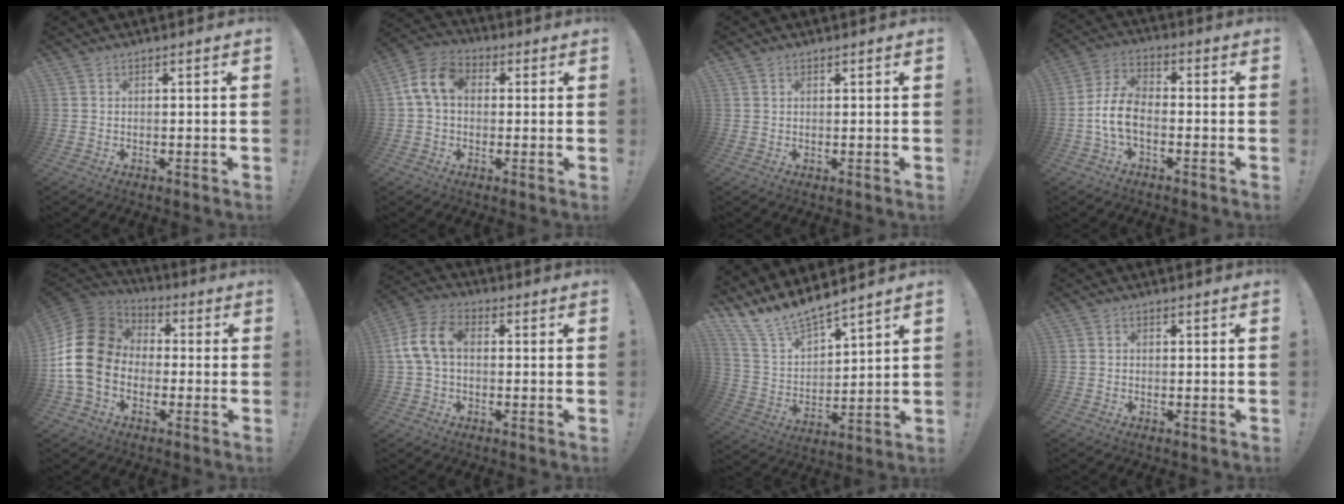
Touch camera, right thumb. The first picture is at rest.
{"total": 10.1, "force": [1.8, 7.0, 7.1], "torque": [-0.142, 0.017, 0.038]}
{"total": 0.7, "force": [0.5, 0.5, 0.1], "torque": [0.001, -0.002, 0.009]}
{"total": 9.3, "force": [-3.0, 5.3, 7.1], "torque": [-0.152, 0.013, -0.052]}
{"total": 17.8, "force": [-1.0, 13.9, 11.0], "torque": [-0.203, 0.023, -0.008]}
{"total": 10.5, "force": [0.7, 6.8, 8.0], "torque": [-0.164, 0.011, 0.016]}
{"total": 11.2, "force": [10.7, 2.2, 2.6], "torque": [-0.075, -0.093, 0.197]}
{"total": 0.7, "force": [-0.2, 0.6, 0.2], "torque": [-0.002, 0.003, -0.004]}